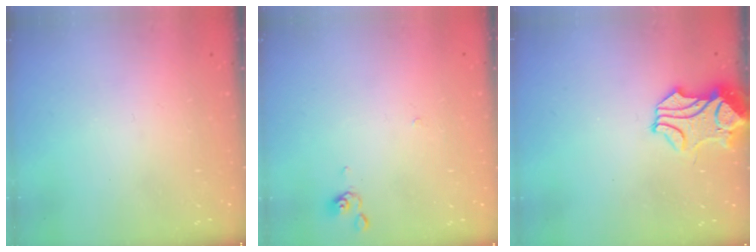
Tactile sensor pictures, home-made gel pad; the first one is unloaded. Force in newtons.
{"total": 1.0, "press": 1.0, "slide": 0.2}
{"total": 0.8, "press": 0.1, "slide": 0.8}